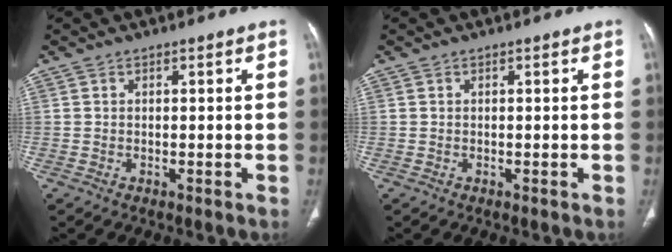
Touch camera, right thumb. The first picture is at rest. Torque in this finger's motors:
{"motor_torque": [-0.20, 0.20, -0.04, 0.05, 0.01]}